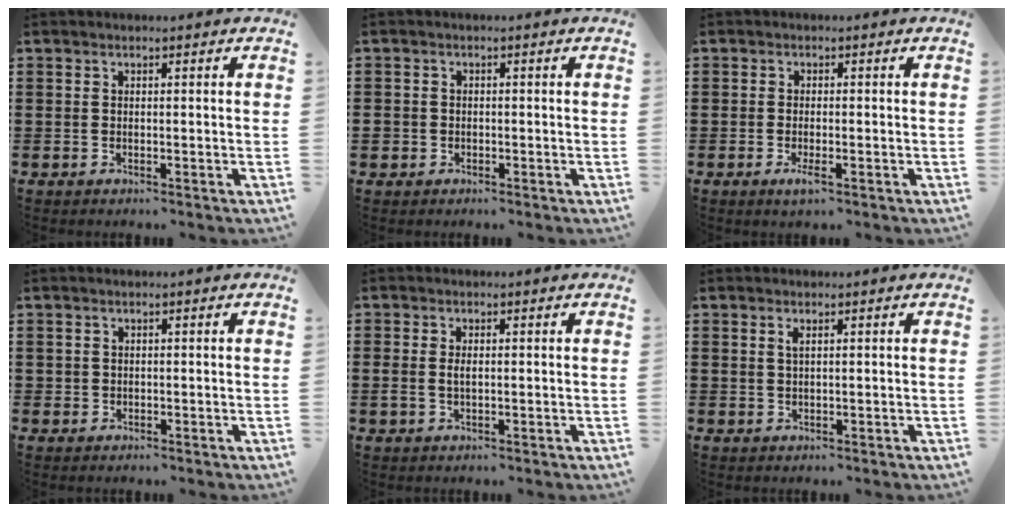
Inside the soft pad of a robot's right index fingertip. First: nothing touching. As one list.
[{"total": 1.4, "force": [-0.8, 1.1, 0.3], "torque": [-0.010, 0.001, -0.019]}, {"total": 2.0, "force": [-0.9, 0.3, 1.8], "torque": [-0.037, -0.008, -0.017]}, {"total": 0.6, "force": [0.0, 0.6, 0.1], "torque": [-0.003, 0.003, -0.002]}, {"total": 1.6, "force": [0.0, 0.8, 1.4], "torque": [-0.028, 0.005, -0.001]}, {"total": 0.9, "force": [0.4, 0.2, 0.8], "torque": [-0.018, 0.001, 0.006]}]